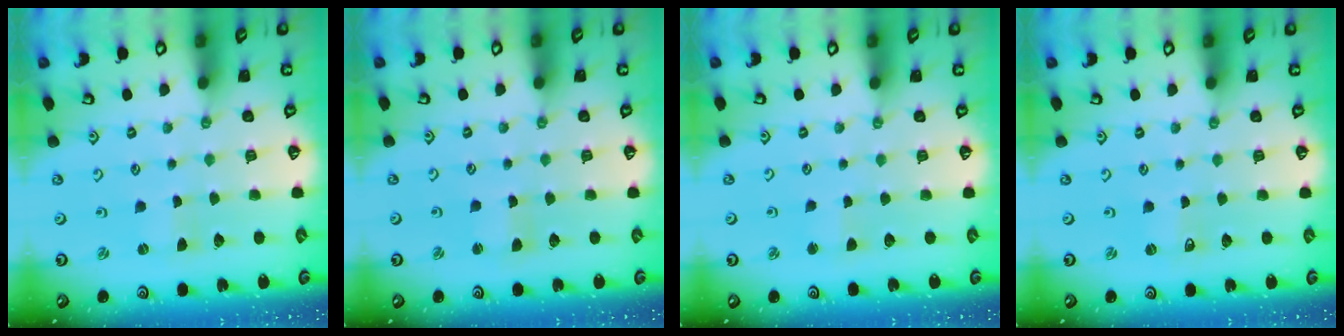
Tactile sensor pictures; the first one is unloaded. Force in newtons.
{"total": 1.2, "press": 1.1, "slide": 0.3}
{"total": 2.0, "press": 2.0, "slide": 0.3}
{"total": 0.0}